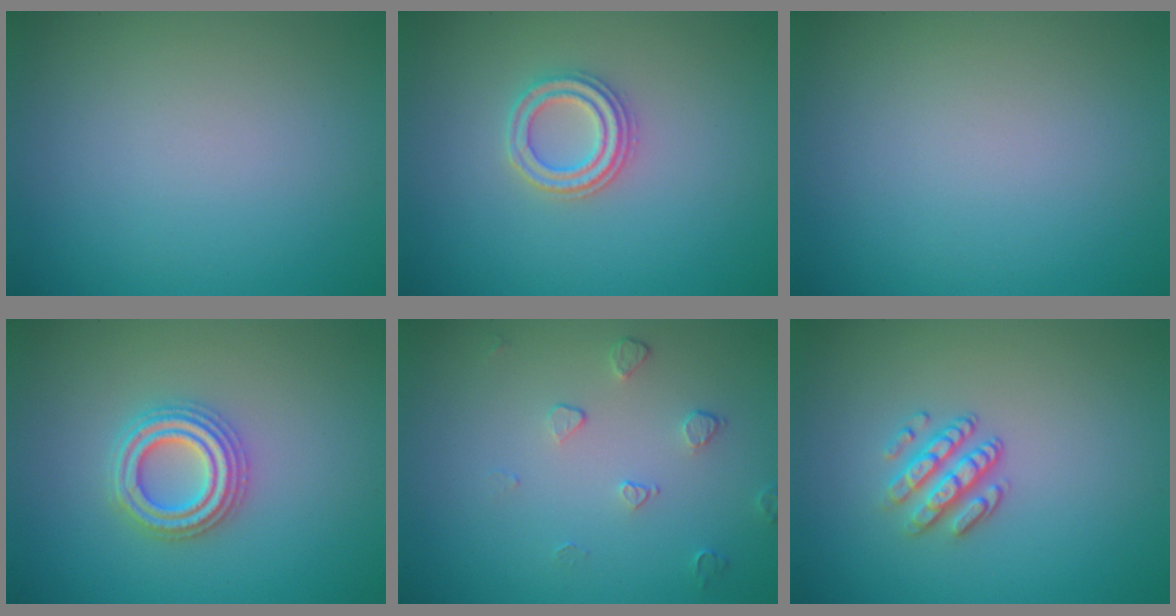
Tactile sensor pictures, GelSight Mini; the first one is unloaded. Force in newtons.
{"total": 2.5, "press": 2.4, "slide": 0.7}
{"total": 0.0}
{"total": 4.1, "press": 4.0, "slide": 0.8}
{"total": 1.5, "press": 0.9, "slide": 1.1}
{"total": 2.9, "press": 2.3, "slide": 1.6}